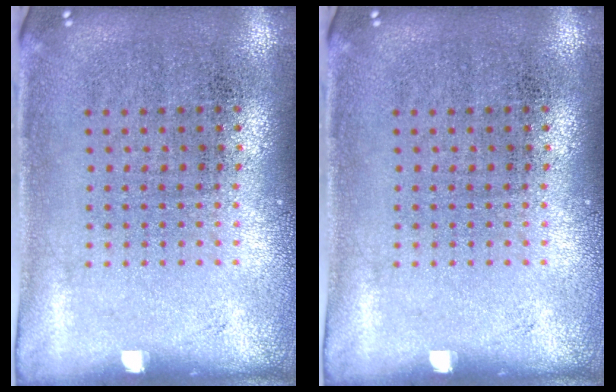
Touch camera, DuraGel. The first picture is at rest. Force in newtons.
{"total": 0.0}